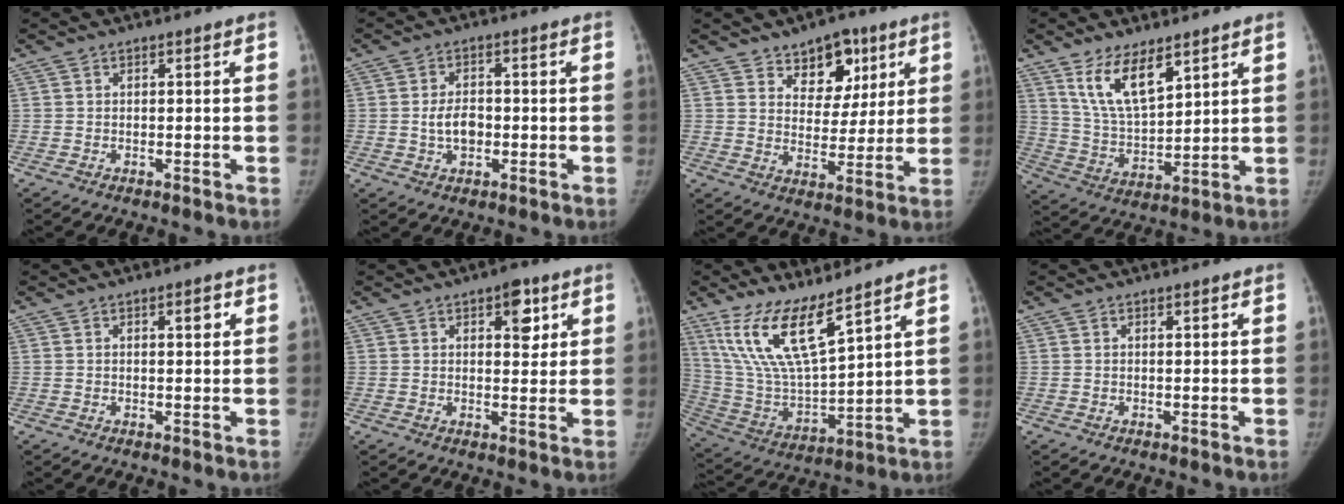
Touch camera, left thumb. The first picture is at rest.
{"total": 4.7, "force": [-0.7, 3.1, 3.5], "torque": [-0.055, 0.009, -0.012]}
{"total": 9.7, "force": [5.9, 6.5, 4.2], "torque": [-0.021, -0.029, 0.092]}
{"total": 11.1, "force": [6.9, 4.5, 7.4], "torque": [-0.121, -0.040, 0.143]}
{"total": 2.3, "force": [0.9, 0.9, 2.0], "torque": [-0.021, -0.001, 0.012]}
{"total": 5.7, "force": [2.7, 3.0, 4.0], "torque": [-0.027, -0.010, 0.032]}
{"total": 15.6, "force": [10.2, 3.7, 11.1], "torque": [-0.212, -0.059, 0.217]}
{"total": 0.6, "force": [0.2, 0.2, 0.5], "torque": [-0.007, 0.000, 0.005]}